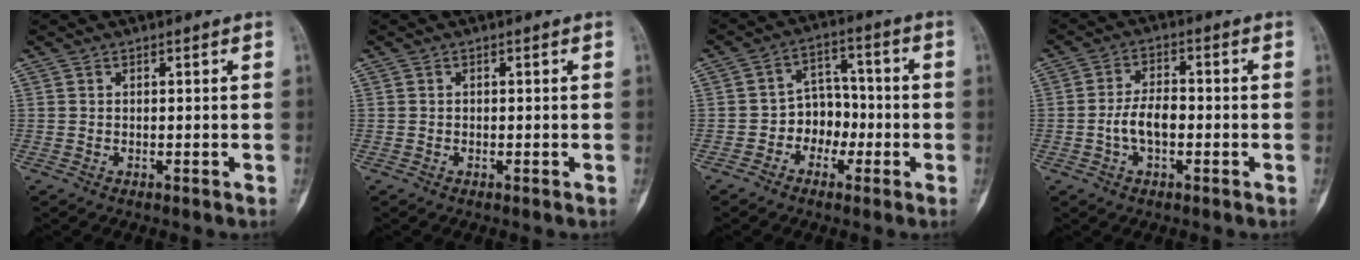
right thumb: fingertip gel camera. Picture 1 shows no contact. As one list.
[{"total": 0.0}, {"total": 6.9, "force": [-2.3, 5.6, 3.3], "torque": [-0.005, 0.036, -0.050]}, {"total": 5.9, "force": [-1.3, 3.2, 4.8], "torque": [-0.089, 0.022, -0.028]}]